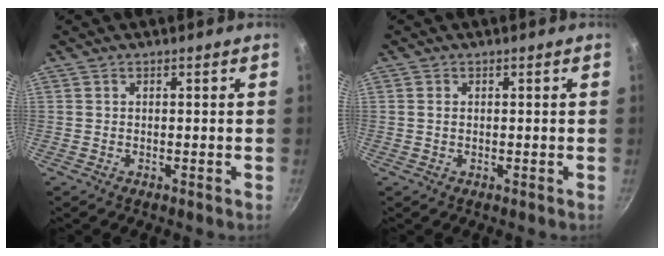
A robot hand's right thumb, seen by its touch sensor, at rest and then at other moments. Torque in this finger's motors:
{"motor_torque": [-0.29, -0.45, -0.51, 0.11, -0.08]}